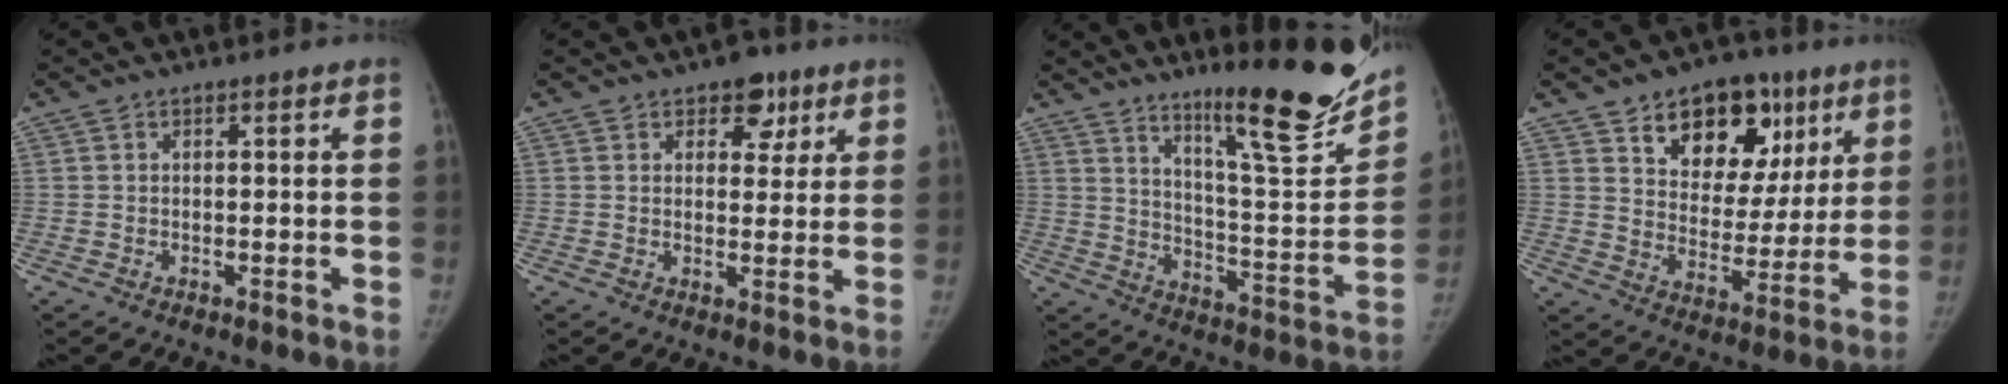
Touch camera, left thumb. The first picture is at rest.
{"total": 5.9, "force": [3.3, 3.9, 3.0], "torque": [-0.002, -0.012, 0.042]}
{"total": 20.6, "force": [15.4, 2.8, 13.4], "torque": [-0.157, -0.114, 0.240]}
{"total": 17.8, "force": [9.3, 11.5, 9.9], "torque": [-0.083, -0.032, 0.143]}